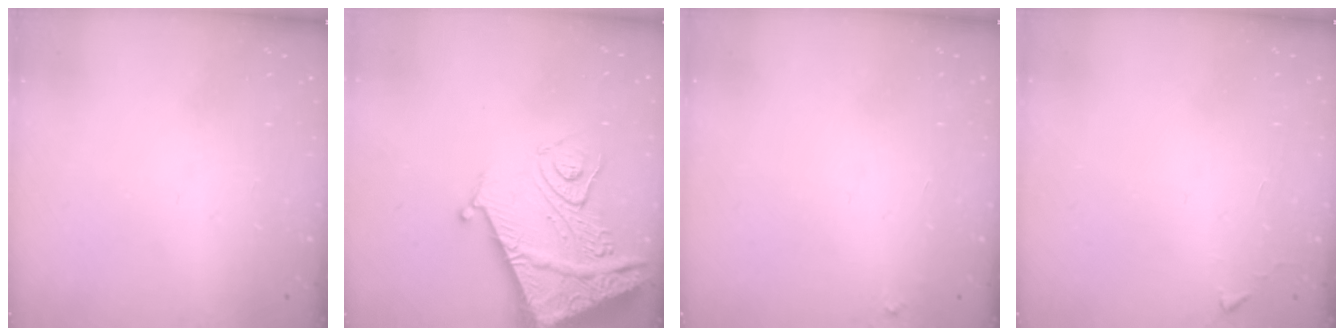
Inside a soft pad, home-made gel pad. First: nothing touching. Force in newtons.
{"total": 14.0, "press": 13.9, "slide": 1.8}
{"total": 2.3, "press": 2.3, "slide": 0.2}
{"total": 2.7, "press": 2.6, "slide": 0.4}